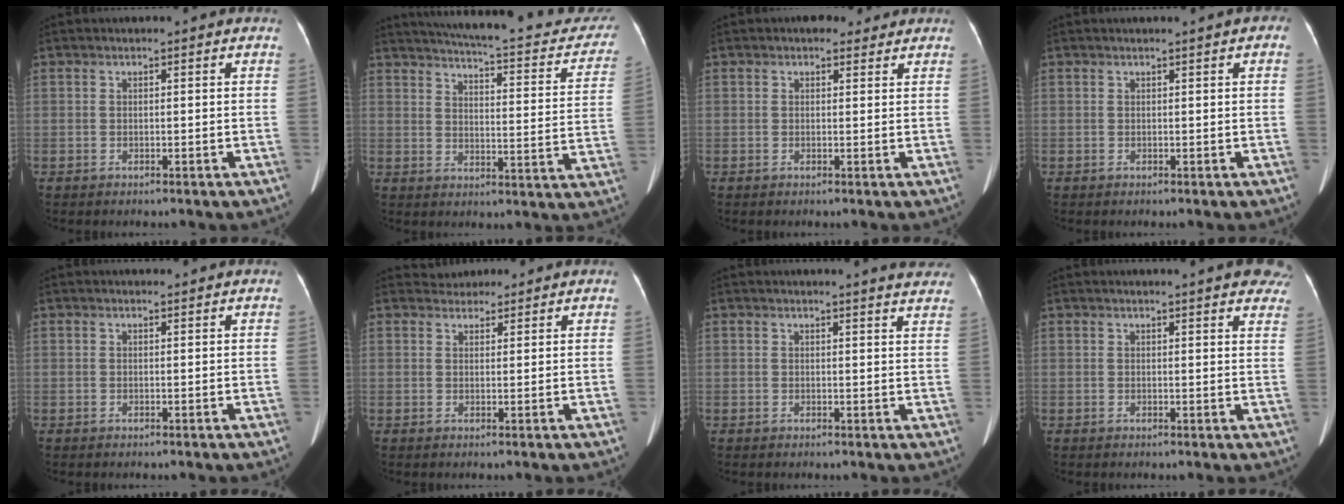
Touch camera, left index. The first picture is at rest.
{"total": 23.9, "force": [20.8, 5.5, 10.5], "torque": [-0.139, -0.026, 0.241]}
{"total": 2.7, "force": [2.1, 1.6, 0.9], "torque": [-0.011, 0.011, 0.026]}
{"total": 1.7, "force": [0.8, 0.5, 1.4], "torque": [-0.015, 0.015, 0.009]}
{"total": 0.5, "force": [0.5, 0.0, -0.1], "torque": [-0.006, -0.002, 0.009]}
{"total": 2.7, "force": [2.5, 1.1, -0.2], "torque": [0.004, 0.019, 0.038]}
{"total": 8.8, "force": [8.3, 0.5, 2.9], "torque": [-0.024, -0.015, 0.070]}
{"total": 13.9, "force": [12.1, 2.4, 6.4], "torque": [-0.066, -0.001, 0.125]}